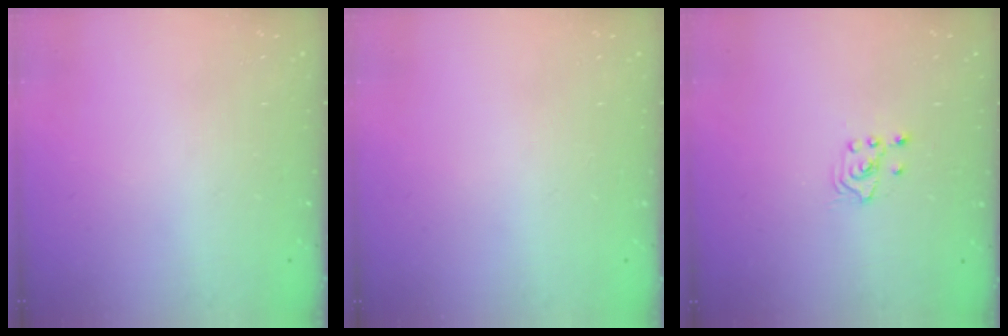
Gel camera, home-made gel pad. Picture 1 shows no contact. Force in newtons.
{"total": 0.0}
{"total": 2.5, "press": 2.4, "slide": 0.9}